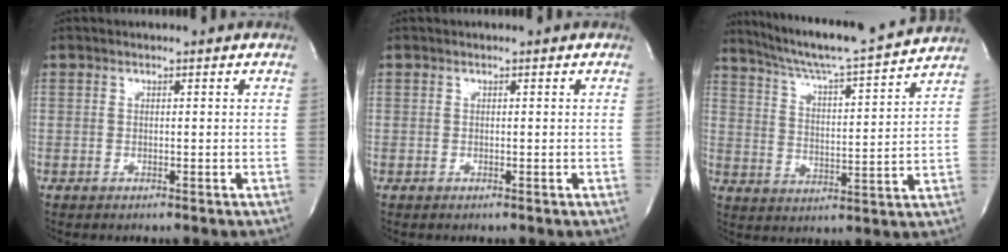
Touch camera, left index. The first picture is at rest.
{"total": 0.0}
{"total": 17.2, "force": [15.8, -0.7, 6.9], "torque": [-0.122, -0.018, 0.231]}